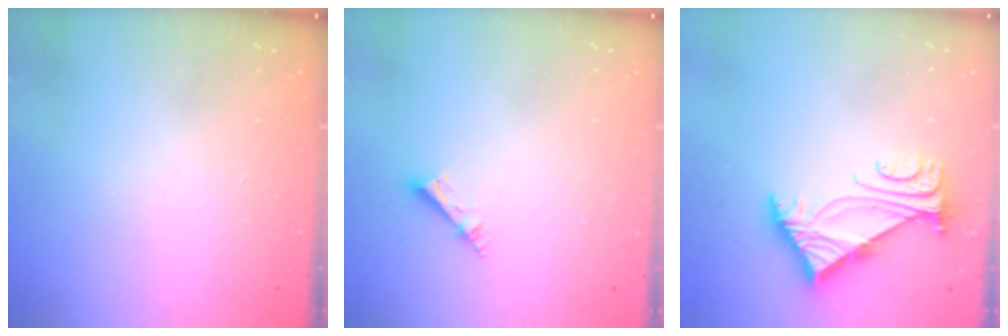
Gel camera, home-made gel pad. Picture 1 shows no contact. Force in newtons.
{"total": 3.8, "press": 3.8, "slide": 0.6}
{"total": 5.0, "press": 4.9, "slide": 1.0}